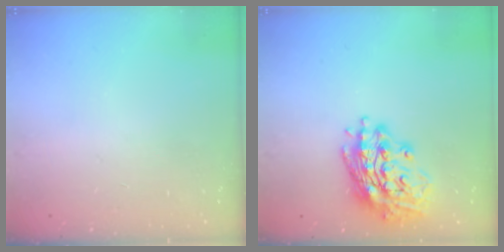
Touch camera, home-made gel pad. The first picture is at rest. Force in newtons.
{"total": 16.4, "press": 16.2, "slide": 2.5}